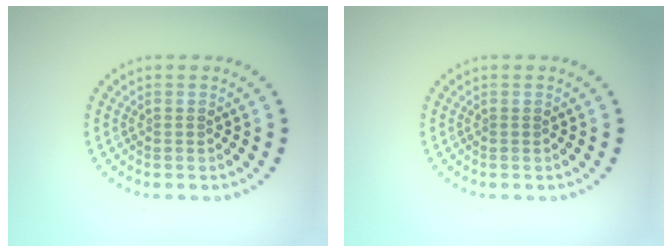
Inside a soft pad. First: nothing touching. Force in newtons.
{"total": 0.0}